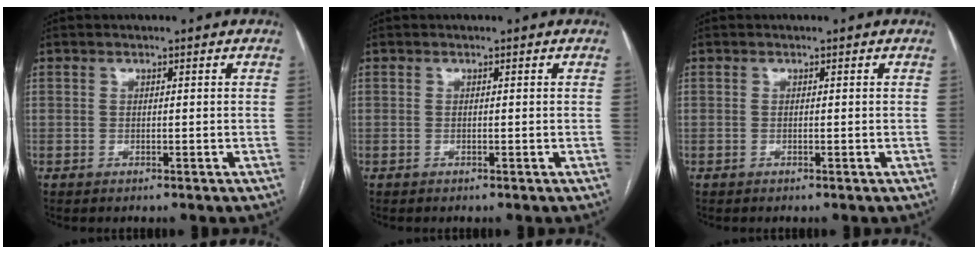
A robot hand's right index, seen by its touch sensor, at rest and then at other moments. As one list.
[{"total": 0.0}, {"total": 0.0}]